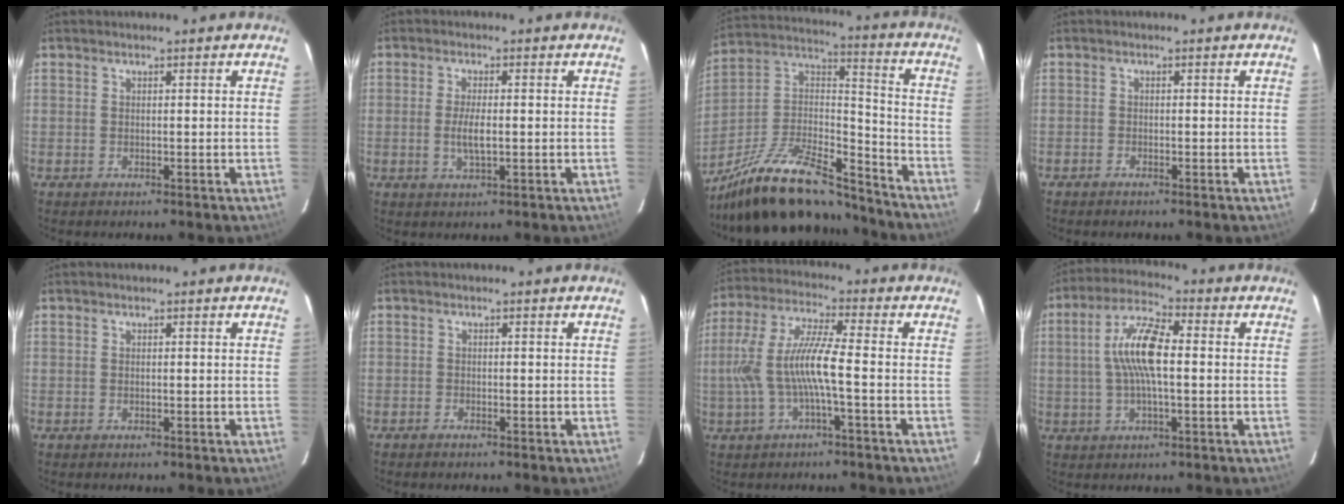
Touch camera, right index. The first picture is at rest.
{"total": 3.8, "force": [-0.5, 1.1, 3.6], "torque": [-0.070, -0.006, -0.009]}
{"total": 25.4, "force": [-19.9, 8.1, 13.6], "torque": [-0.258, 0.007, -0.319]}
{"total": 0.9, "force": [-0.8, 0.4, 0.2], "torque": [-0.009, 0.001, -0.018]}
{"total": 0.0}
{"total": 0.8, "force": [-0.7, 0.3, 0.1], "torque": [-0.006, 0.001, -0.015]}
{"total": 10.5, "force": [-2.0, 1.0, 10.2], "torque": [-0.213, 0.005, -0.033]}
{"total": 10.2, "force": [0.4, 3.2, 9.7], "torque": [-0.191, 0.016, 0.005]}